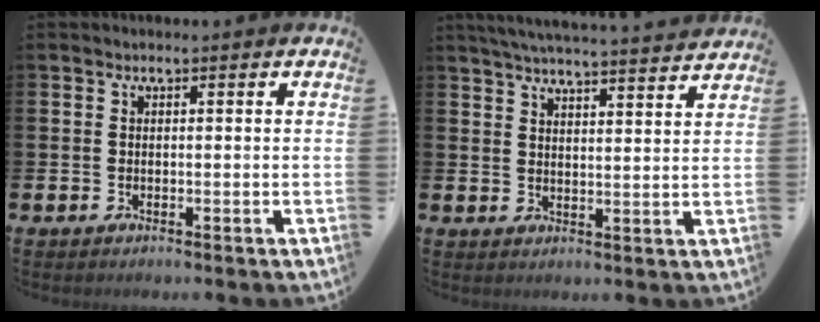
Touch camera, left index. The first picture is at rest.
{"total": 5.2, "force": [5.1, -0.3, 1.0], "torque": [-0.031, -0.034, 0.089]}